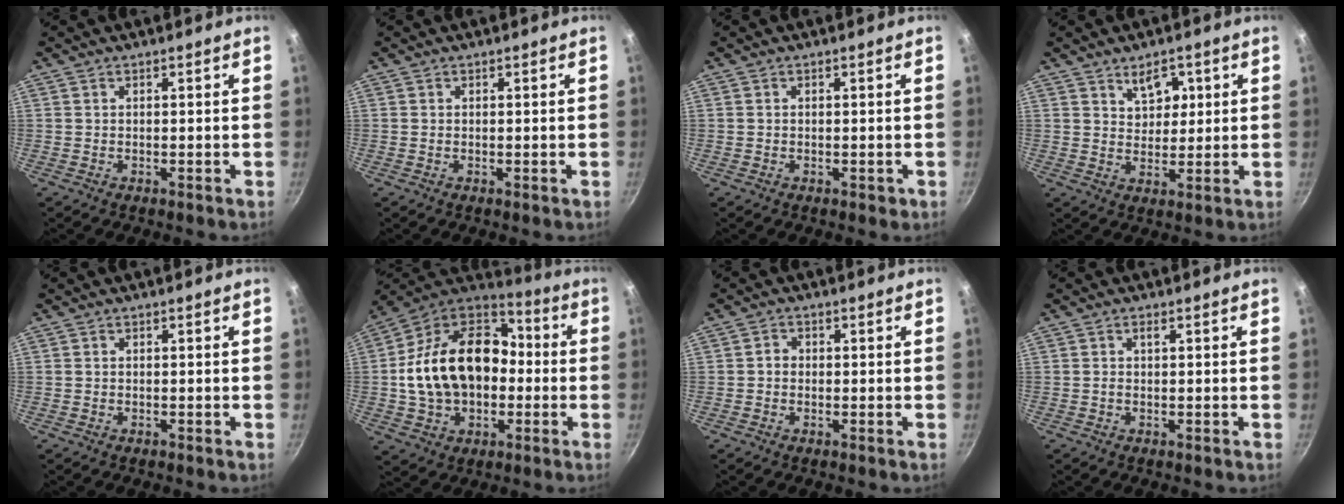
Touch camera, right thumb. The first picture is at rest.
{"total": 0.0}
{"total": 1.0, "force": [-0.2, 0.8, 0.6], "torque": [-0.004, 0.001, -0.004]}
{"total": 5.5, "force": [2.6, 3.7, 3.2], "torque": [-0.021, -0.016, 0.043]}
{"total": 0.0}
{"total": 23.4, "force": [-1.0, 16.5, 16.5], "torque": [-0.266, 0.057, -0.019]}
{"total": 1.7, "force": [-0.2, 1.5, 0.8], "torque": [-0.010, 0.008, -0.006]}
{"total": 0.8, "force": [0.2, 0.4, 0.7], "torque": [-0.012, 0.004, 0.001]}